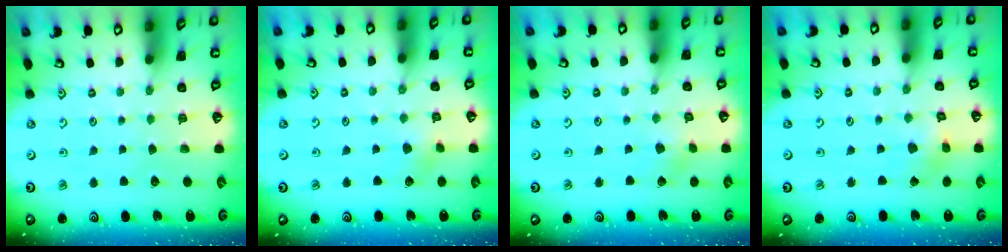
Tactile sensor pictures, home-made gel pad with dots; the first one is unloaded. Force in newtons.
{"total": 3.1, "press": 3.1, "slide": 0.3}
{"total": 2.9, "press": 2.8, "slide": 0.3}
{"total": 2.9, "press": 2.9, "slide": 0.3}